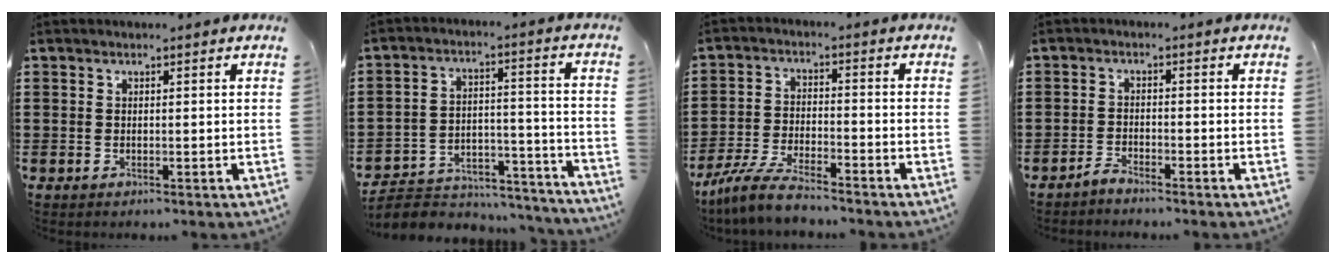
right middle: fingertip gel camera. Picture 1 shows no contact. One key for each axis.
{"total": 5.6, "fx": -5.4, "fy": 1.4, "fz": 1.0, "tx": -0.021, "ty": 0.009, "tz": -0.109}
{"total": 5.9, "fx": -5.3, "fy": 0.5, "fz": 2.4, "tx": -0.060, "ty": -0.006, "tz": -0.105}
{"total": 1.9, "fx": -1.9, "fy": 0.0, "fz": 0.4, "tx": -0.019, "ty": -0.001, "tz": -0.039}